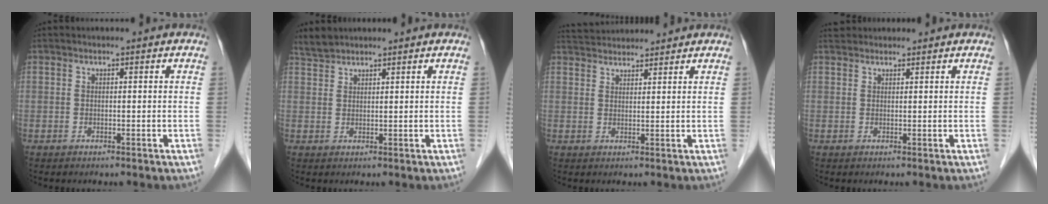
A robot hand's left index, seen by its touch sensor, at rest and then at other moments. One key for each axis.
{"total": 2.3, "fx": 2.3, "fy": 0.4, "fz": 0.2, "tx": -0.011, "ty": 0.014, "tz": 0.049}
{"total": 6.9, "fx": 6.7, "fy": 0.8, "fz": 1.5, "tx": -0.031, "ty": 0.035, "tz": 0.108}
{"total": 2.3, "fx": 2.2, "fy": 0.8, "fz": 0.2, "tx": -0.003, "ty": 0.028, "tz": 0.037}